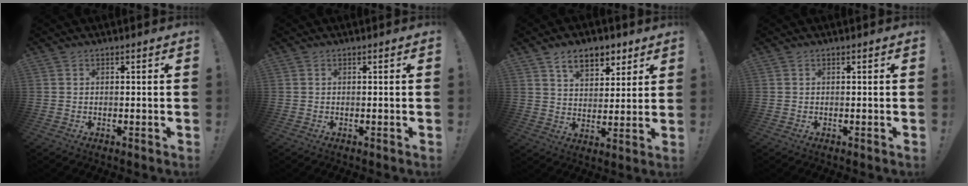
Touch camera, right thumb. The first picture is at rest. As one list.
[{"total": 0.0}, {"total": 10.4, "force": [6.3, 6.2, 5.3], "torque": [-0.070, -0.029, 0.117]}, {"total": 0.0}]